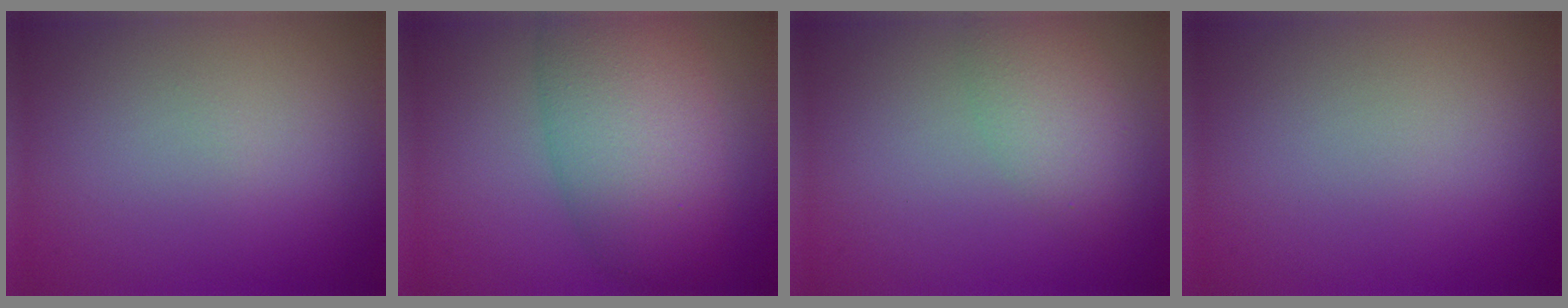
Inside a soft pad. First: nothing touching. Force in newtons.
{"total": 7.8, "press": 7.8, "slide": 0.2}
{"total": 2.9, "press": 2.9, "slide": 0.1}
{"total": 0.0}